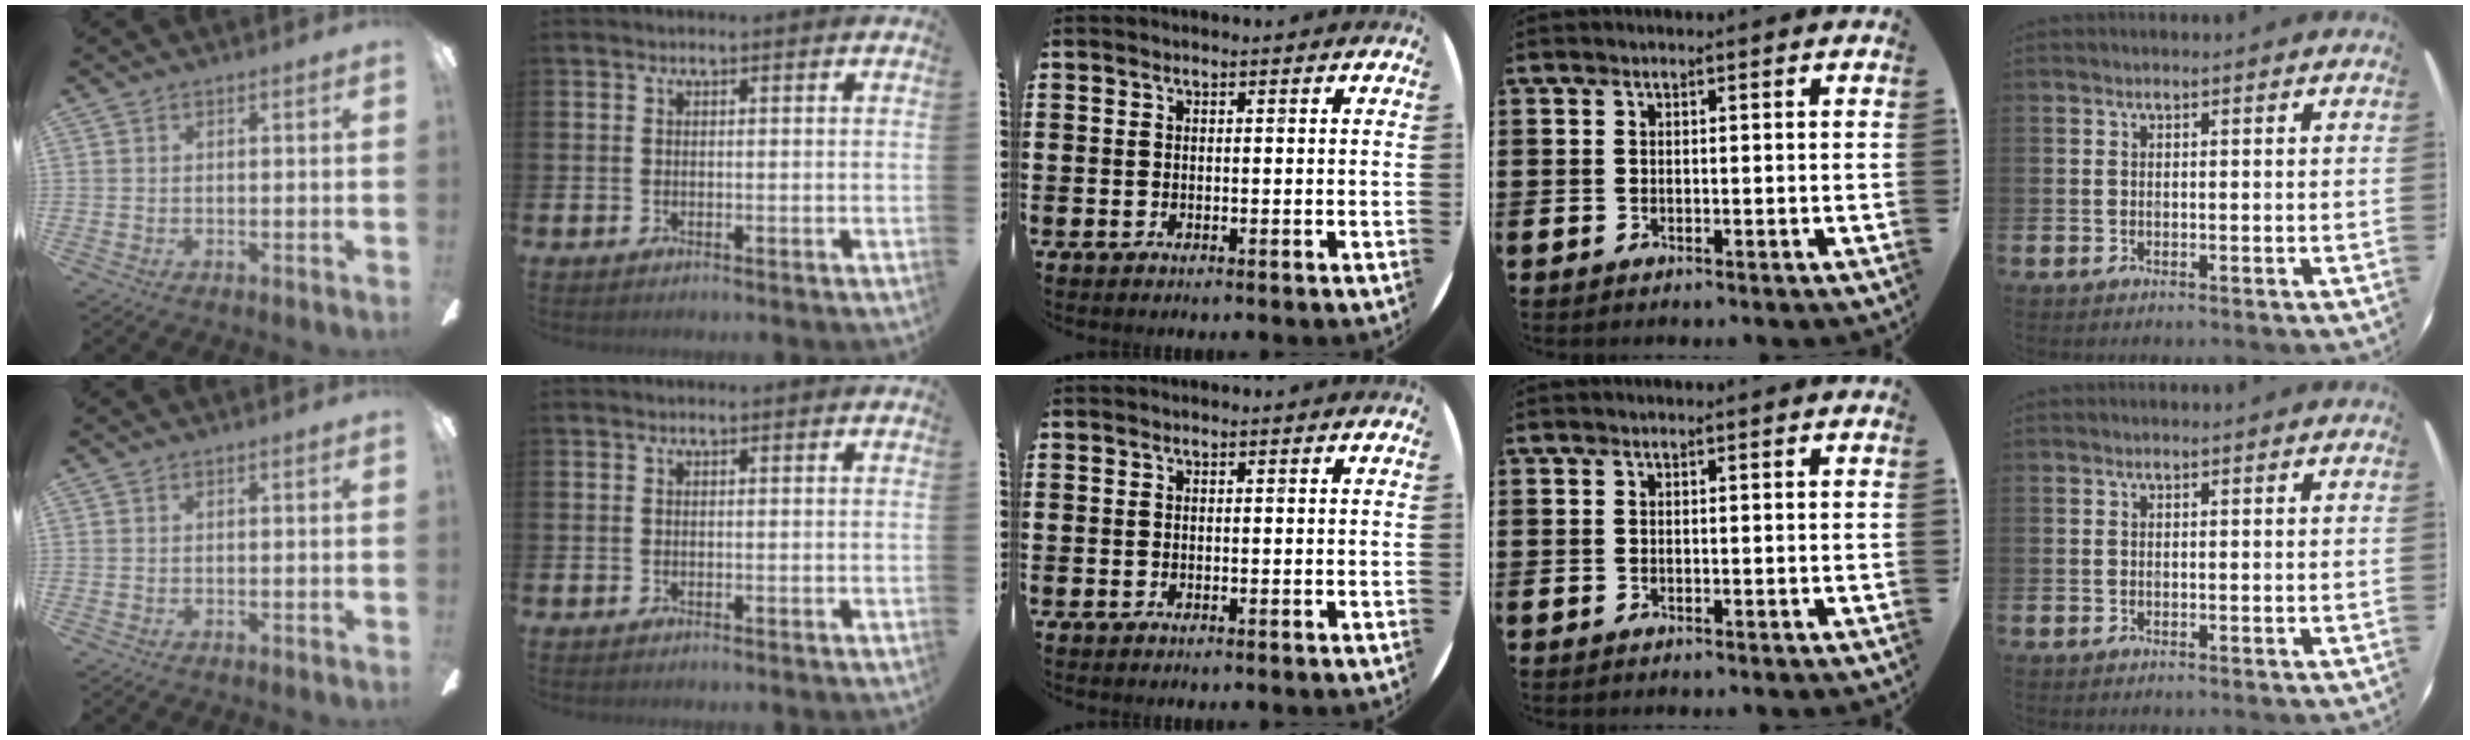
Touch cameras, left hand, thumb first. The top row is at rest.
{}